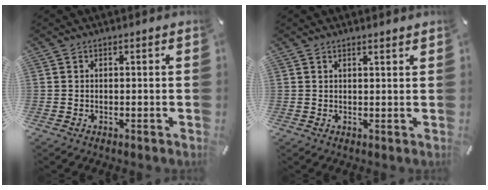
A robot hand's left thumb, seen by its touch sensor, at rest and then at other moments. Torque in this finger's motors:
{"motor_torque": [-0.27, -0.44, 0.05, 0.03, -0.04]}